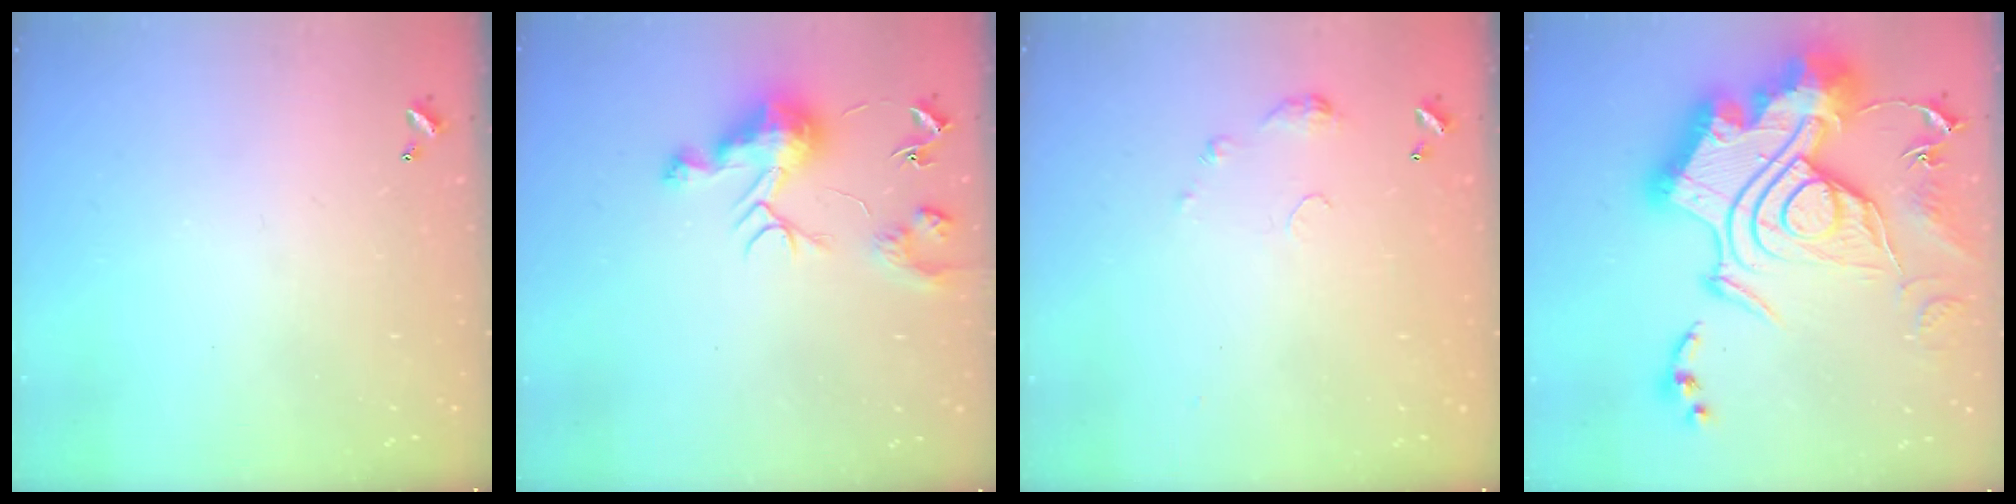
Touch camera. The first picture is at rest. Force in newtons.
{"total": 10.0, "press": 10.0, "slide": 0.6}
{"total": 4.7, "press": 4.6, "slide": 0.7}
{"total": 1.1, "press": 1.1, "slide": 0.0}